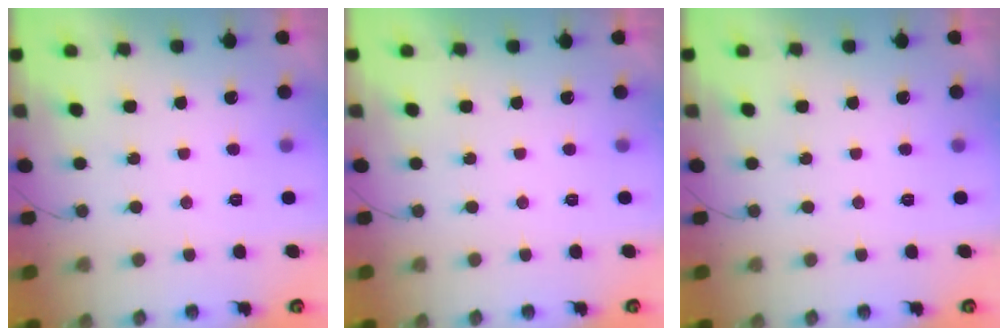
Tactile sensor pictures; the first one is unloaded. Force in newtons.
{"total": 1.6, "press": 1.6, "slide": 0.0}
{"total": 0.0}